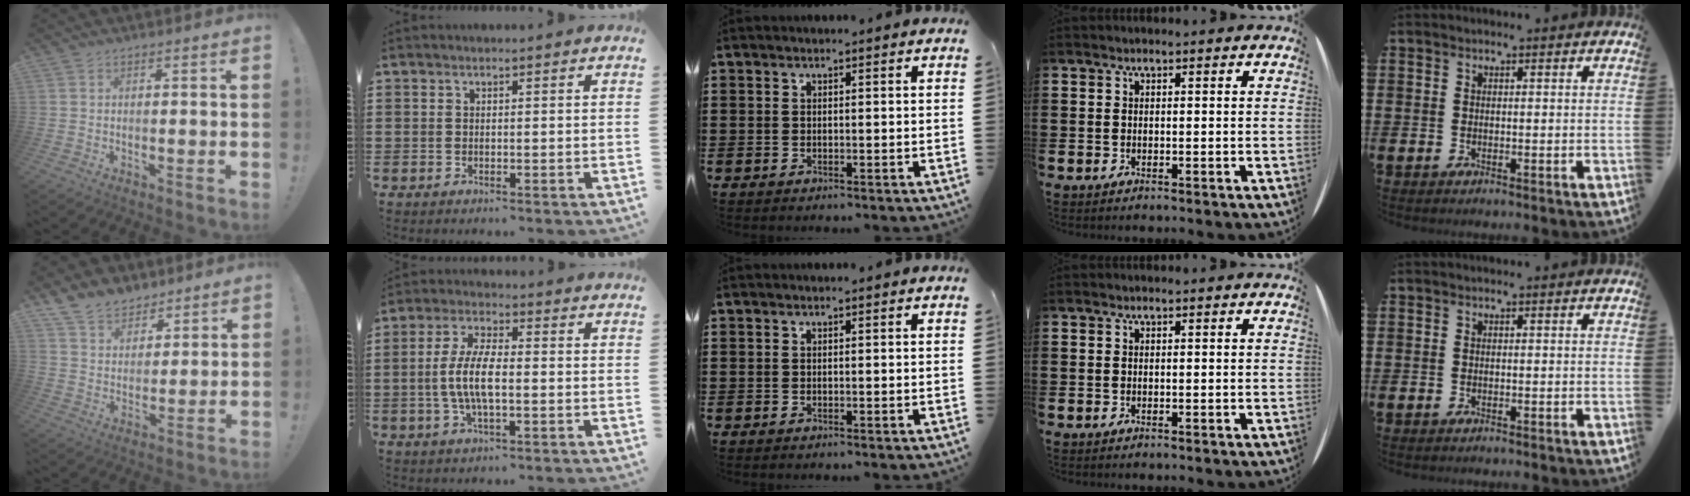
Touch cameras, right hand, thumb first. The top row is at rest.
{"thumb": {"total": 9.9, "force": [7.8, 5.7, 1.9], "torque": [-0.049, -0.055, 0.158]}, "index": {"total": 7.3, "force": [-1.1, 2.3, 6.8], "torque": [-0.155, -0.011, -0.026]}}